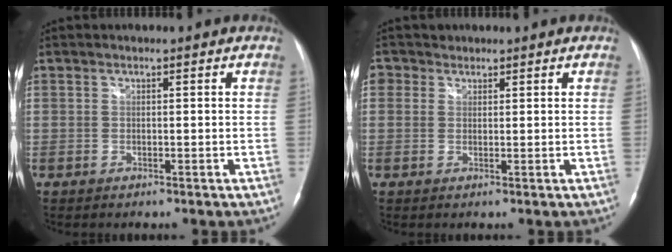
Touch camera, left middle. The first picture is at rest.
{"total": 2.2, "force": [1.1, 1.9, 0.1], "torque": [0.001, 0.008, 0.016]}